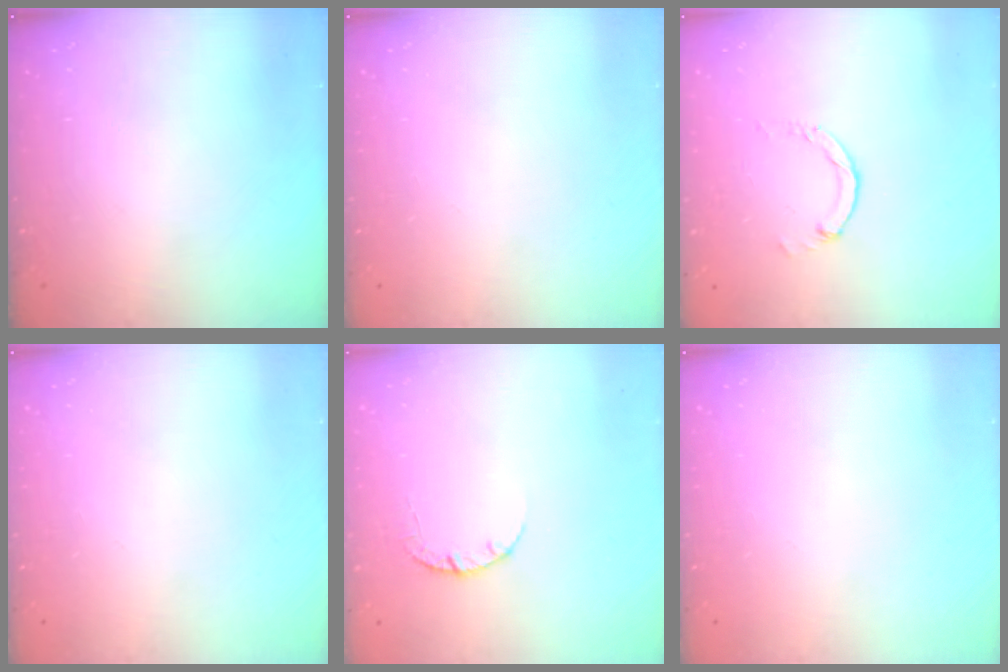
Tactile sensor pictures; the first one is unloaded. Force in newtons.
{"total": 0.0}
{"total": 1.1, "press": 1.1, "slide": 0.2}
{"total": 0.0}
{"total": 3.4, "press": 3.4, "slide": 0.4}
{"total": 0.0}